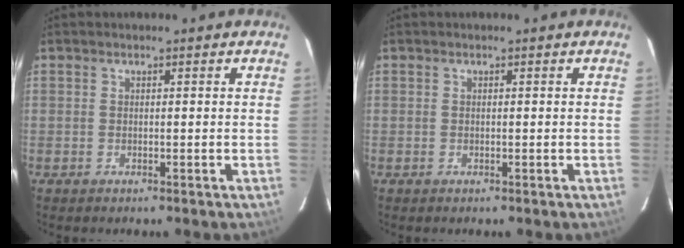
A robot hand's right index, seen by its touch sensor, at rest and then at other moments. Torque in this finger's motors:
{"motor_torque": [0.08, 0.05, 0.03, -0.01]}